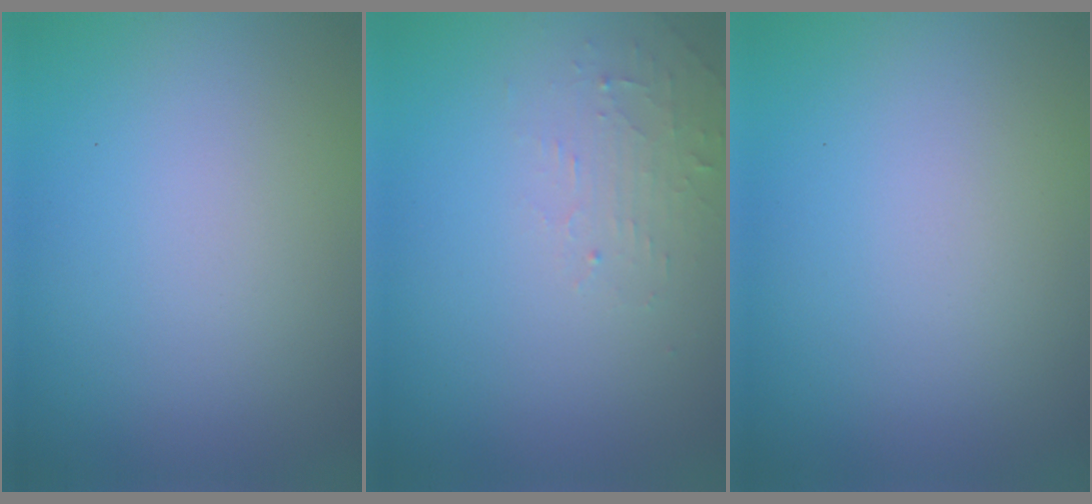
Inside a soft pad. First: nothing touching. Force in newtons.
{"total": 1.6, "press": 1.5, "slide": 0.3}
{"total": 0.0}